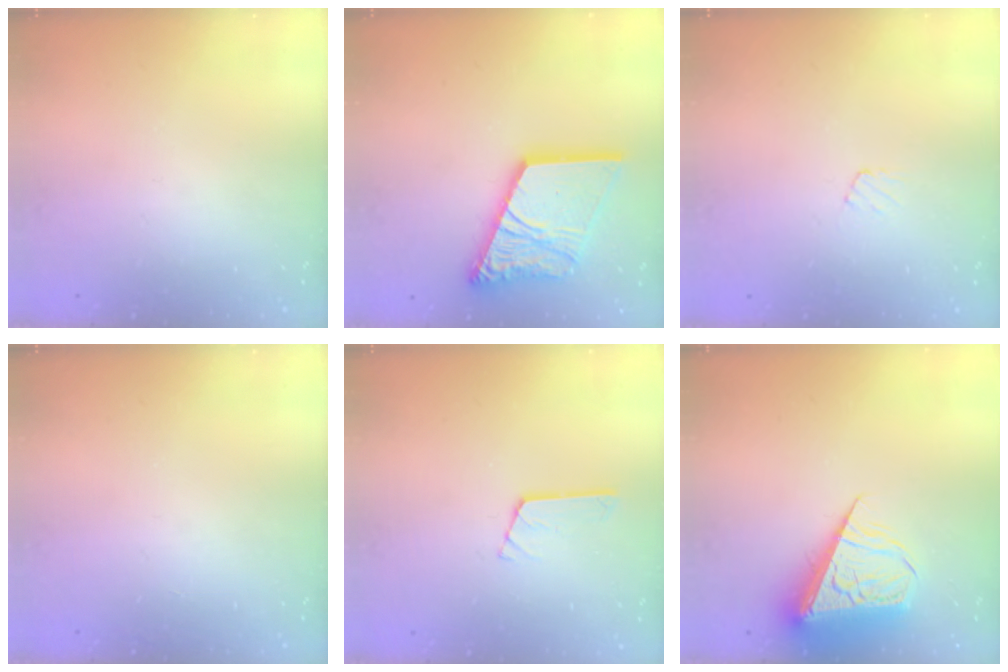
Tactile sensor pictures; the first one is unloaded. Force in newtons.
{"total": 20.4, "press": 20.3, "slide": 2.4}
{"total": 3.5, "press": 3.5, "slide": 0.3}
{"total": 0.0}
{"total": 2.9, "press": 2.9, "slide": 0.1}
{"total": 10.1, "press": 10.1, "slide": 1.3}